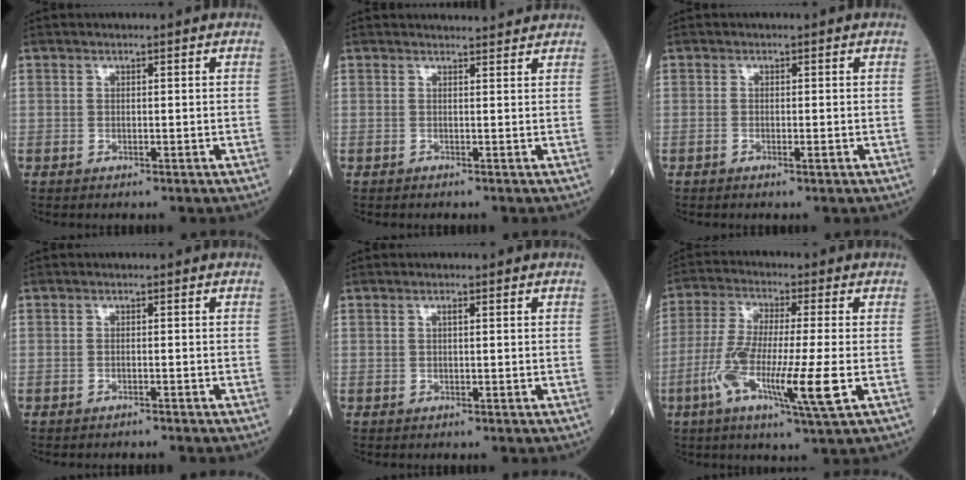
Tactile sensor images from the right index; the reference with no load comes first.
{"total": 4.0, "force": [3.9, 0.4, 0.6], "torque": [-0.017, 0.024, 0.035]}
{"total": 0.9, "force": [-0.4, 0.1, 0.8], "torque": [-0.014, -0.002, -0.006]}
{"total": 0.9, "force": [-0.9, -0.1, 0.2], "torque": [-0.008, 0.000, -0.013]}
{"total": 0.7, "force": [0.2, 0.0, 0.6], "torque": [-0.017, -0.001, 0.005]}
{"total": 12.5, "force": [-3.5, 0.4, 12.0], "torque": [-0.239, -0.019, -0.071]}